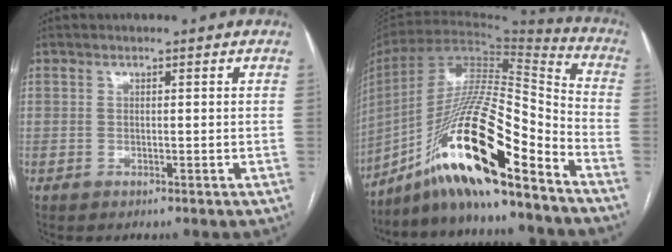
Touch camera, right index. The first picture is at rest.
{"total": 21.3, "force": [-13.8, 2.4, 16.0], "torque": [-0.311, -0.007, -0.249]}